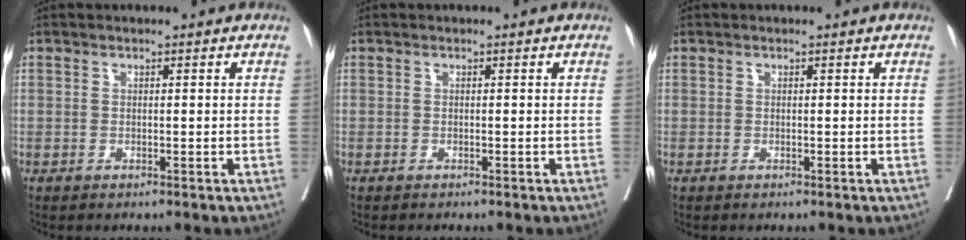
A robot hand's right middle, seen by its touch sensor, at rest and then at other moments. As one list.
[{"total": 0.9, "force": [-0.8, 0.2, 0.3], "torque": [-0.006, -0.002, -0.013]}, {"total": 0.0}]